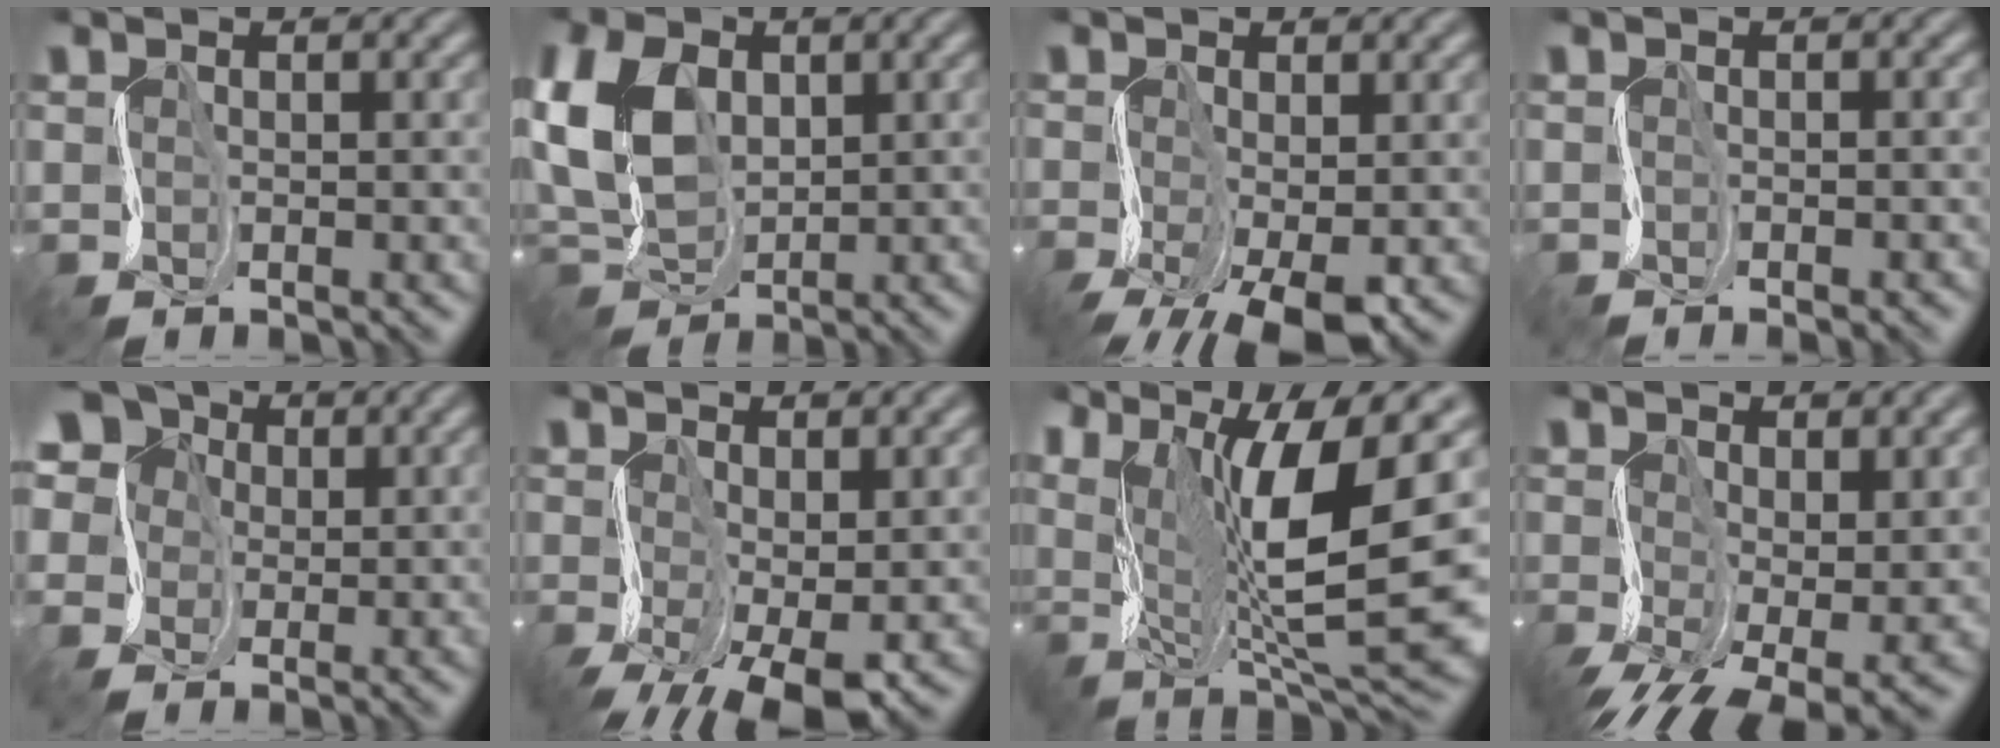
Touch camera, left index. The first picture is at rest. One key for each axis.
{"total": 7.4, "fx": 1.5, "fy": 5.1, "fz": 5.1, "tx": -0.116, "ty": 0.019, "tz": 0.013}
{"total": 6.3, "fx": -2.9, "fy": 2.2, "fz": 5.2, "tx": -0.100, "ty": -0.007, "tz": -0.050}
{"total": 1.2, "fx": -1.0, "fy": 0.2, "fz": 0.6, "tx": -0.001, "ty": 0.001, "tz": -0.017}
{"total": 10.3, "fx": 3.7, "fy": 8.3, "fz": 4.7, "tx": -0.097, "ty": 0.044, "tz": 0.005}
{"total": 6.6, "fx": -2.2, "fy": 2.7, "fz": 5.6, "tx": -0.105, "ty": -0.005, "tz": -0.039}
{"total": 14.1, "fx": 2.3, "fy": 3.4, "fz": 13.4, "tx": -0.231, "ty": 0.003, "tz": 0.052}
{"total": 7.5, "fx": -2.3, "fy": 3.2, "fz": 6.3, "tx": -0.117, "ty": -0.020, "tz": -0.037}